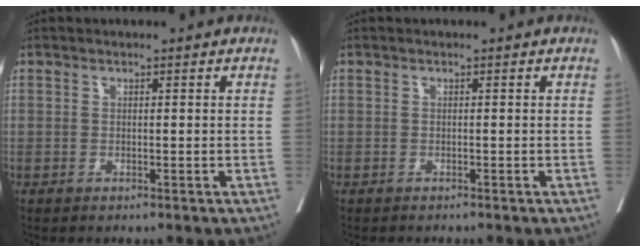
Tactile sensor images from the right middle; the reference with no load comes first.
{"total": 0.9, "force": [-0.8, 0.2, 0.2], "torque": [-0.008, -0.002, -0.013]}